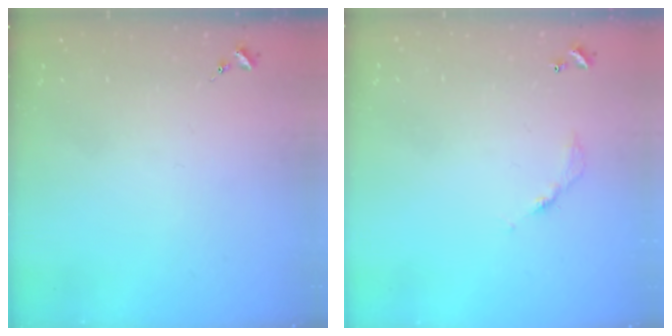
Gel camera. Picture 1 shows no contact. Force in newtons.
{"total": 3.6, "press": 3.6, "slide": 0.2}